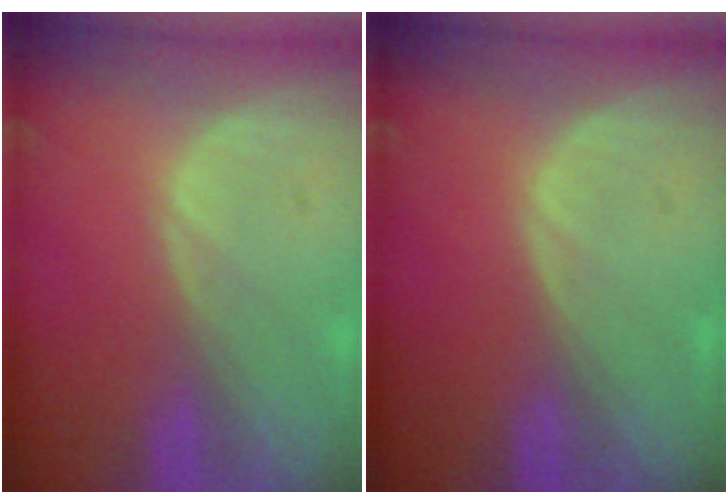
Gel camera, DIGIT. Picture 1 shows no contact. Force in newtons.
{"total": 0.0}